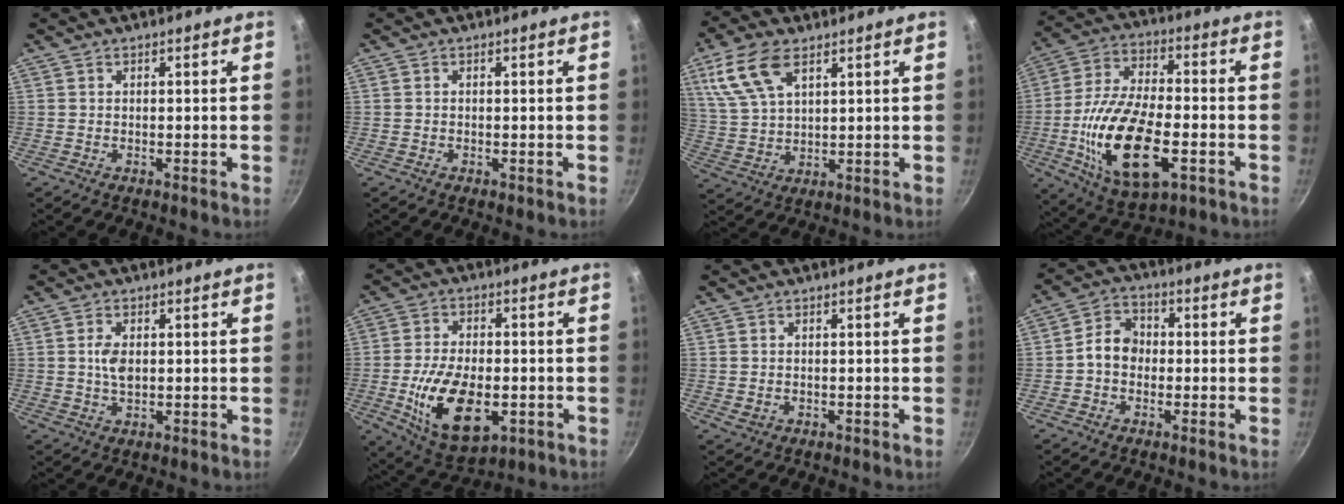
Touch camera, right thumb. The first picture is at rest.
{"total": 0.0}
{"total": 11.5, "force": [5.8, 5.8, 8.1], "torque": [-0.158, -0.009, 0.122]}
{"total": 21.1, "force": [-5.5, 10.1, 17.7], "torque": [-0.330, 0.016, -0.097]}
{"total": 4.0, "force": [0.5, 2.3, 3.2], "torque": [-0.053, -0.001, 0.008]}
{"total": 16.1, "force": [-3.9, 8.8, 12.9], "torque": [-0.217, 0.003, -0.055]}
{"total": 1.3, "force": [-0.1, 1.0, 0.9], "torque": [-0.013, -0.001, 0.001]}
{"total": 6.4, "force": [-0.6, 5.1, 3.7], "torque": [-0.036, 0.022, -0.026]}